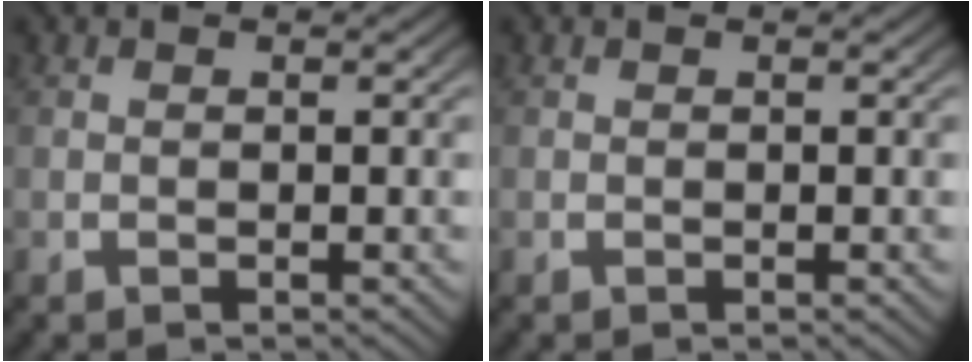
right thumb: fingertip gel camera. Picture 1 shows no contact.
{"total": 0.0}